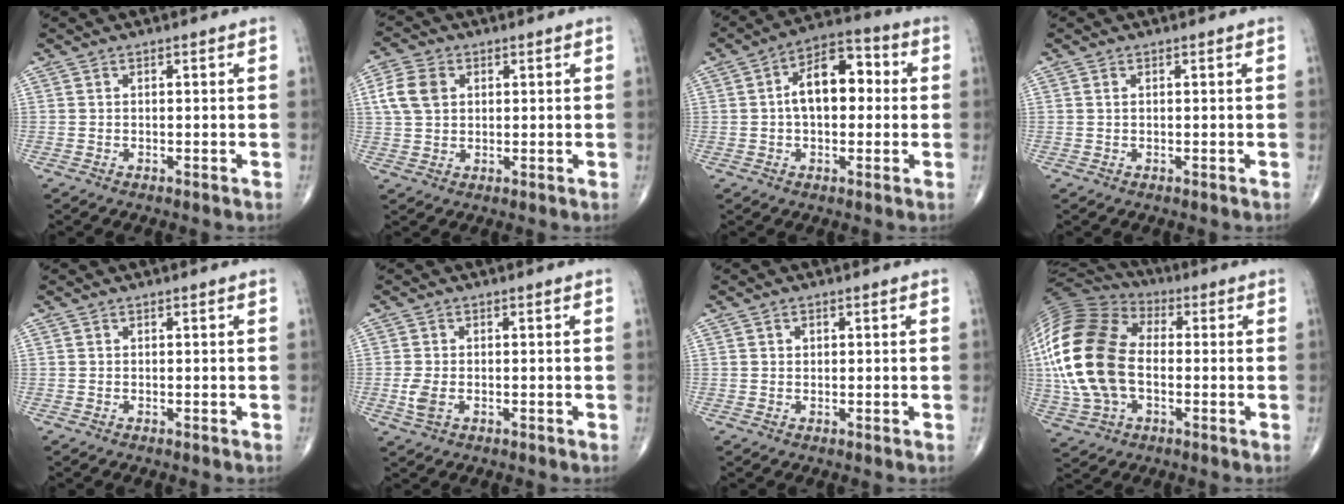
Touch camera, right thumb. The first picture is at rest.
{"total": 6.8, "force": [1.7, 5.0, 4.3], "torque": [-0.084, 0.006, 0.031]}
{"total": 11.3, "force": [1.0, 6.5, 9.2], "torque": [-0.126, 0.029, 0.004]}
{"total": 0.6, "force": [0.2, 0.3, 0.4], "torque": [-0.009, 0.004, 0.004]}
{"total": 0.0}
{"total": 3.1, "force": [-0.8, 1.7, 2.4], "torque": [-0.061, -0.003, -0.015]}
{"total": 0.9, "force": [0.3, 0.7, 0.5], "torque": [-0.003, 0.000, 0.004]}
{"total": 22.5, "force": [-0.8, 14.2, 17.5], "torque": [-0.392, 0.014, -0.016]}